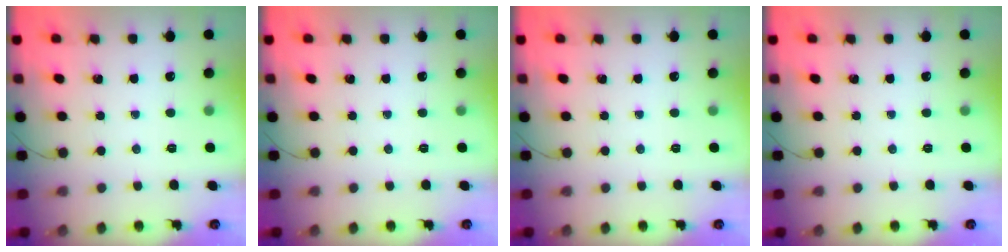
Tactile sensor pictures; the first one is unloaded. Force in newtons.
{"total": 0.0}
{"total": 0.0}
{"total": 0.0}